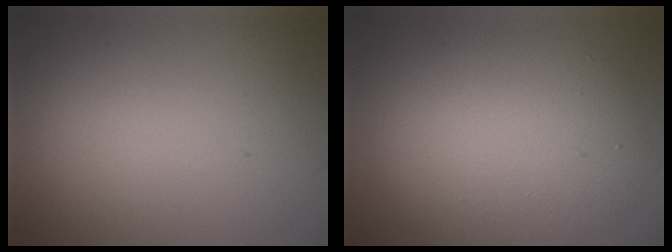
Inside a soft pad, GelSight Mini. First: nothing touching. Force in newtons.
{"total": 7.1, "press": 7.1, "slide": 0.6}